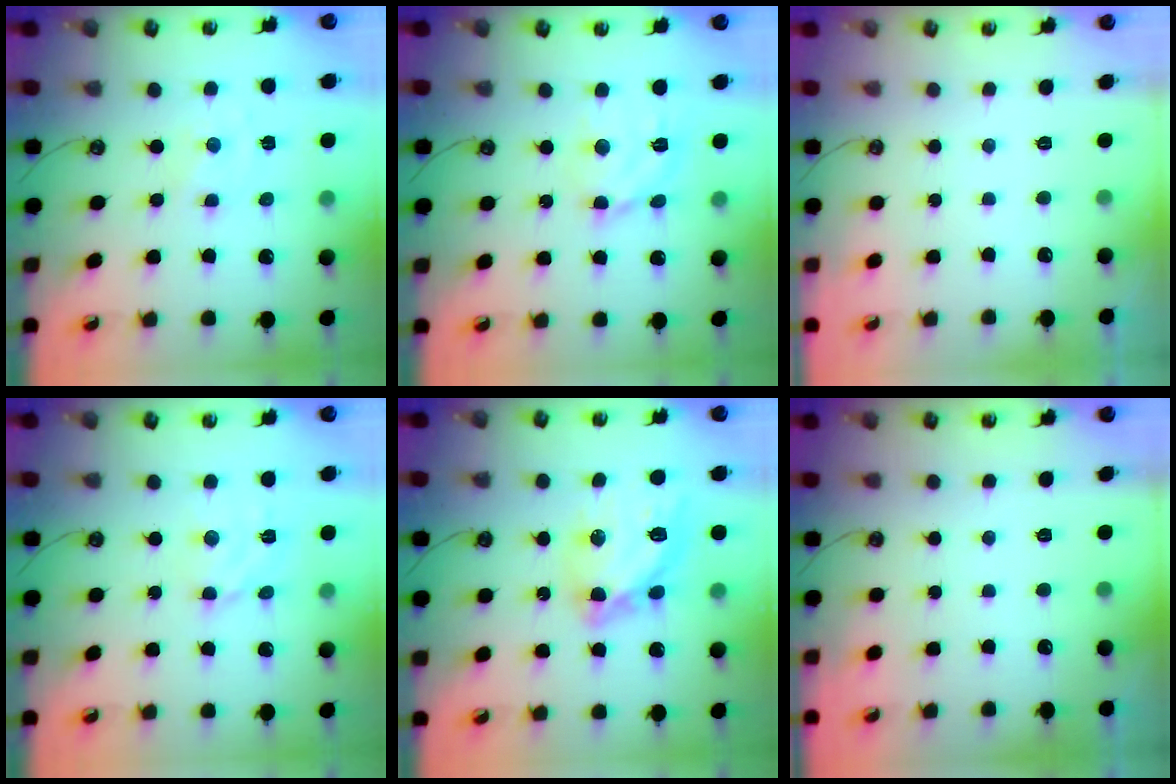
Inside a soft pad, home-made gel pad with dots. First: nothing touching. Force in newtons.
{"total": 11.2, "press": 11.1, "slide": 1.6}
{"total": 0.0}
{"total": 5.5, "press": 5.5, "slide": 0.3}
{"total": 13.2, "press": 13.1, "slide": 1.1}
{"total": 0.0}